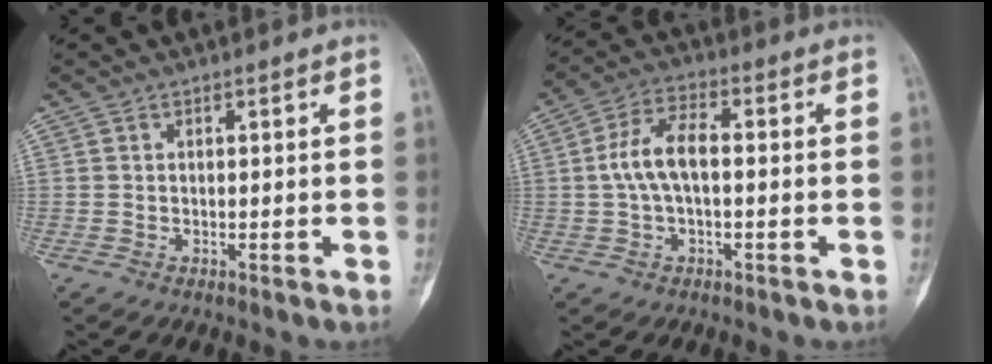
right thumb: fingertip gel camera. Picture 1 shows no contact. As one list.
[{"total": 8.3, "force": [0.1, 4.1, 7.2], "torque": [-0.148, 0.027, -0.005]}]